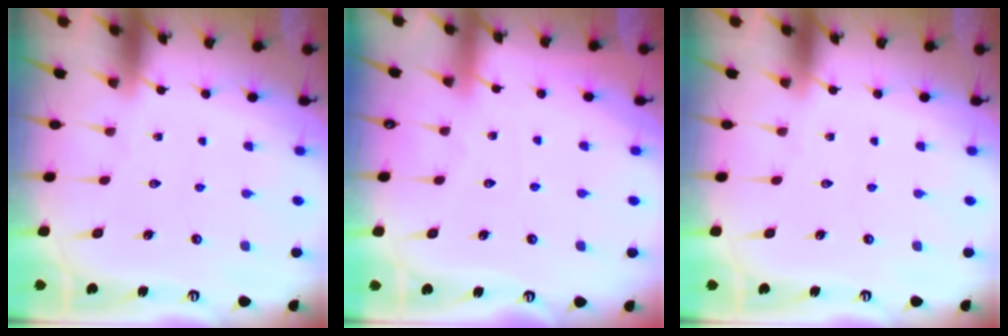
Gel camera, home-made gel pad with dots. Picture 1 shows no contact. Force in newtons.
{"total": 1.5, "press": 1.5, "slide": 0.2}
{"total": 0.0}